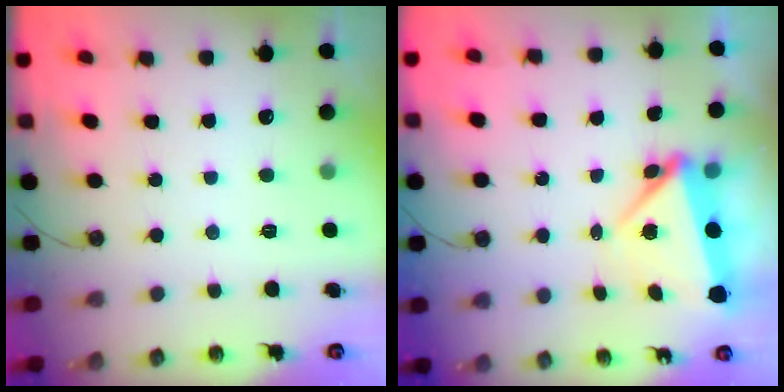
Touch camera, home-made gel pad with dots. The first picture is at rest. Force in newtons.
{"total": 5.6, "press": 5.6, "slide": 0.2}